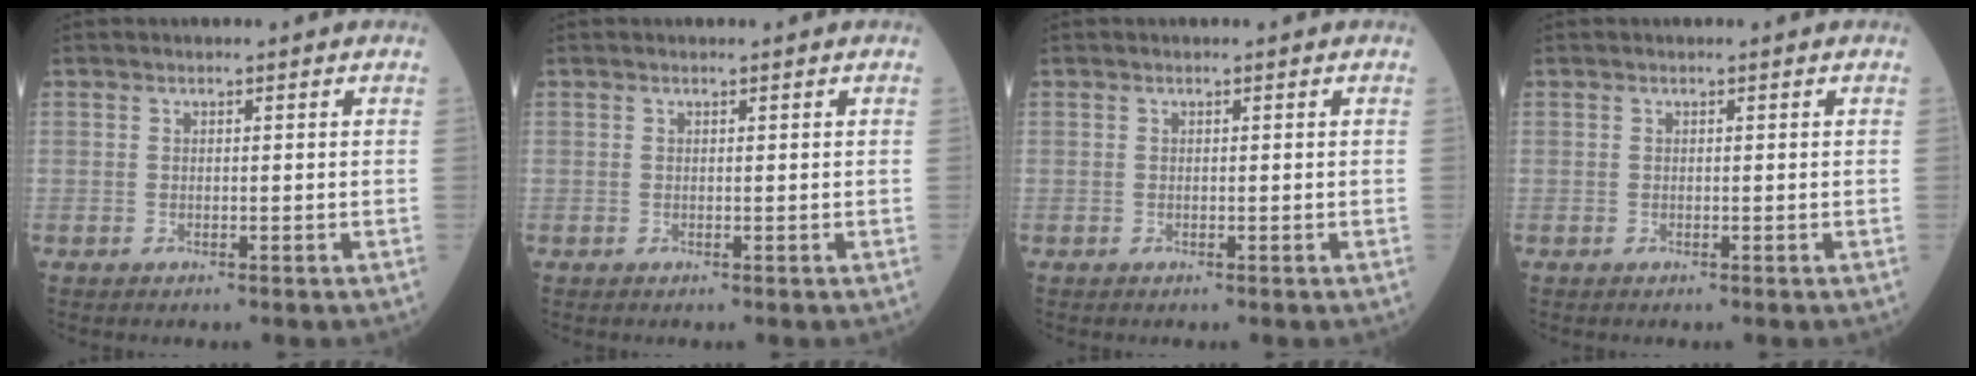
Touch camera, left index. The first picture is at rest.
{"total": 0.0}
{"total": 0.0}
{"total": 0.0}